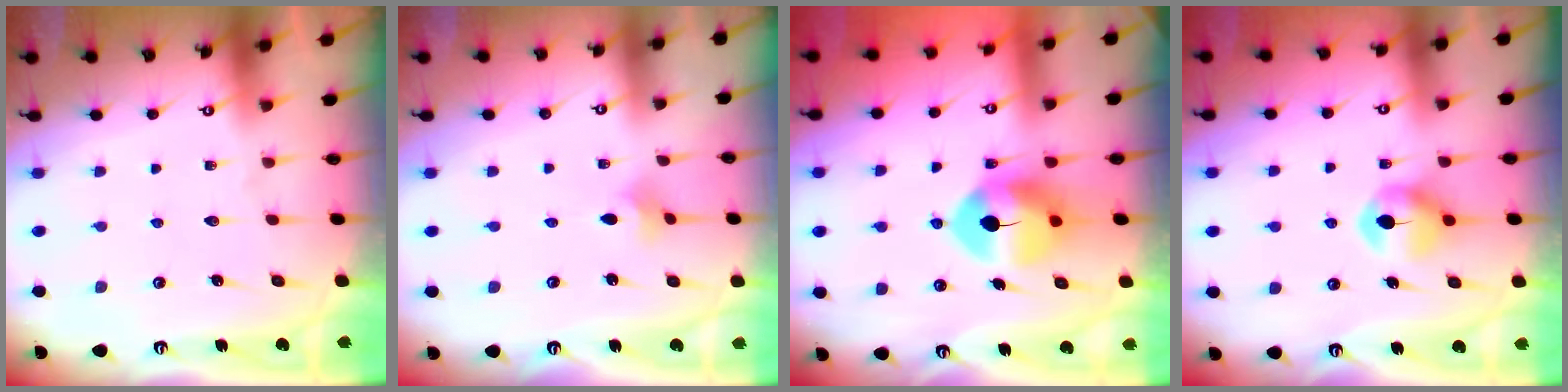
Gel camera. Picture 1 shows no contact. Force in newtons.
{"total": 2.8, "press": 2.7, "slide": 0.6}
{"total": 8.8, "press": 8.7, "slide": 1.6}
{"total": 7.1, "press": 7.1, "slide": 0.4}